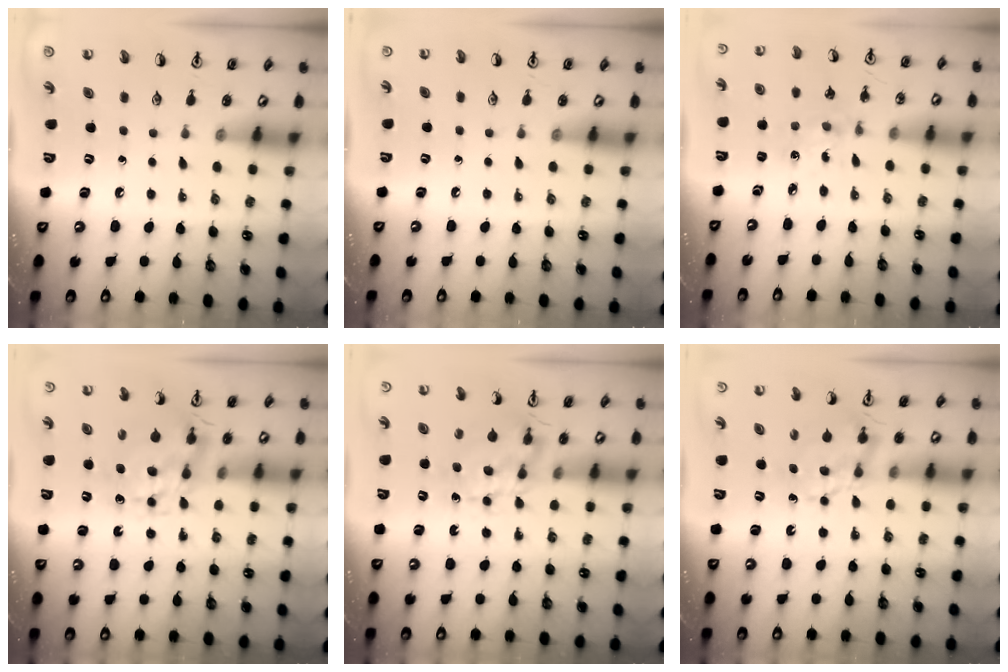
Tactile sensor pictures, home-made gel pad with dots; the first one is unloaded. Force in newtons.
{"total": 0.0}
{"total": 2.8, "press": 2.7, "slide": 0.7}
{"total": 8.7, "press": 8.7, "slide": 0.7}
{"total": 6.8, "press": 6.8, "slide": 0.5}
{"total": 5.9, "press": 5.9, "slide": 0.3}